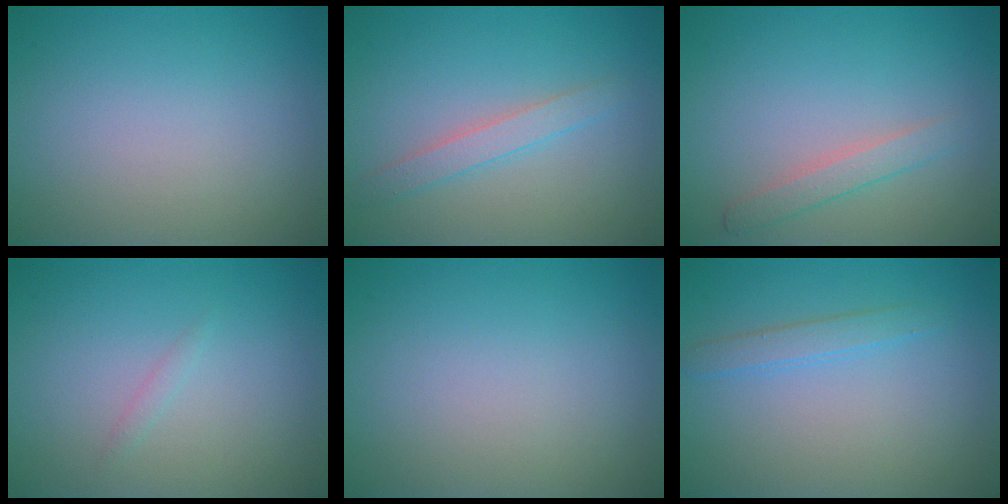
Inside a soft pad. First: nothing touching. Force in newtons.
{"total": 2.1, "press": 2.1, "slide": 0.1}
{"total": 1.7, "press": 1.7, "slide": 0.1}
{"total": 0.6, "press": 0.6, "slide": 0.0}
{"total": 0.0}
{"total": 1.6, "press": 1.6, "slide": 0.1}